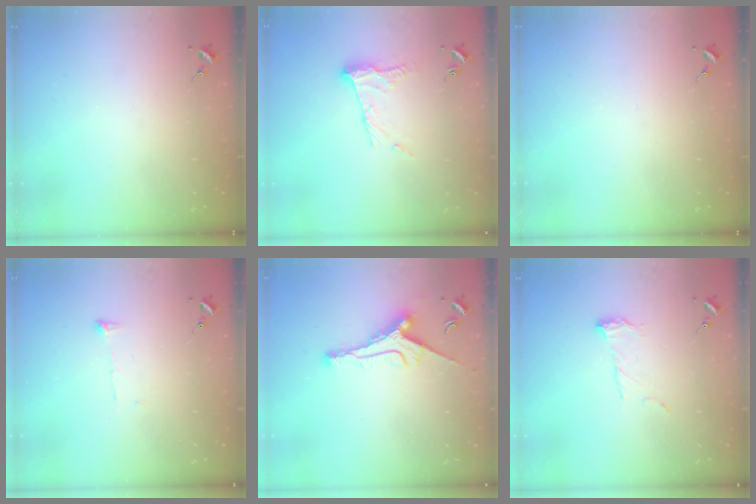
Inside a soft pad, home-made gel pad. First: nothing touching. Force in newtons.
{"total": 9.6, "press": 9.6, "slide": 0.8}
{"total": 0.0}
{"total": 4.6, "press": 4.5, "slide": 0.7}
{"total": 10.3, "press": 10.3, "slide": 0.2}
{"total": 7.6, "press": 7.6, "slide": 0.4}